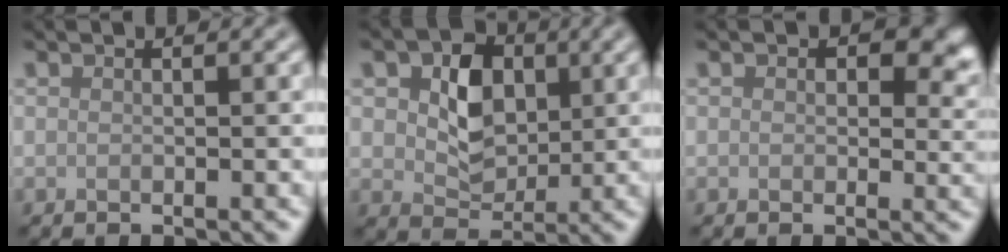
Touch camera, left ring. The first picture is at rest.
{"total": 5.2, "force": [1.1, 3.8, 3.5], "torque": [-0.064, -0.001, 0.014]}
{"total": 5.1, "force": [1.6, 3.3, 3.5], "torque": [-0.039, -0.007, 0.016]}